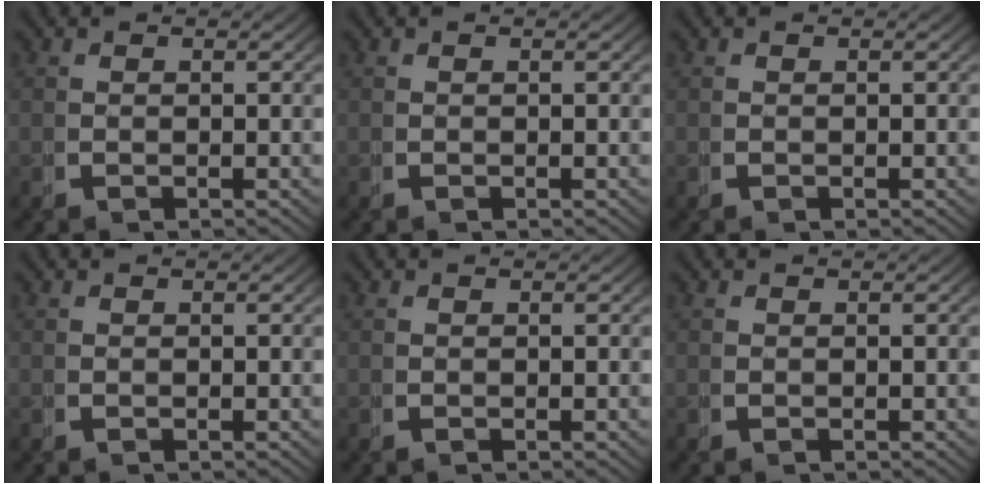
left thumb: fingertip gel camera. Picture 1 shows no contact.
{"total": 0.0}
{"total": 0.0}
{"total": 0.0}
{"total": 0.0}
{"total": 0.0}